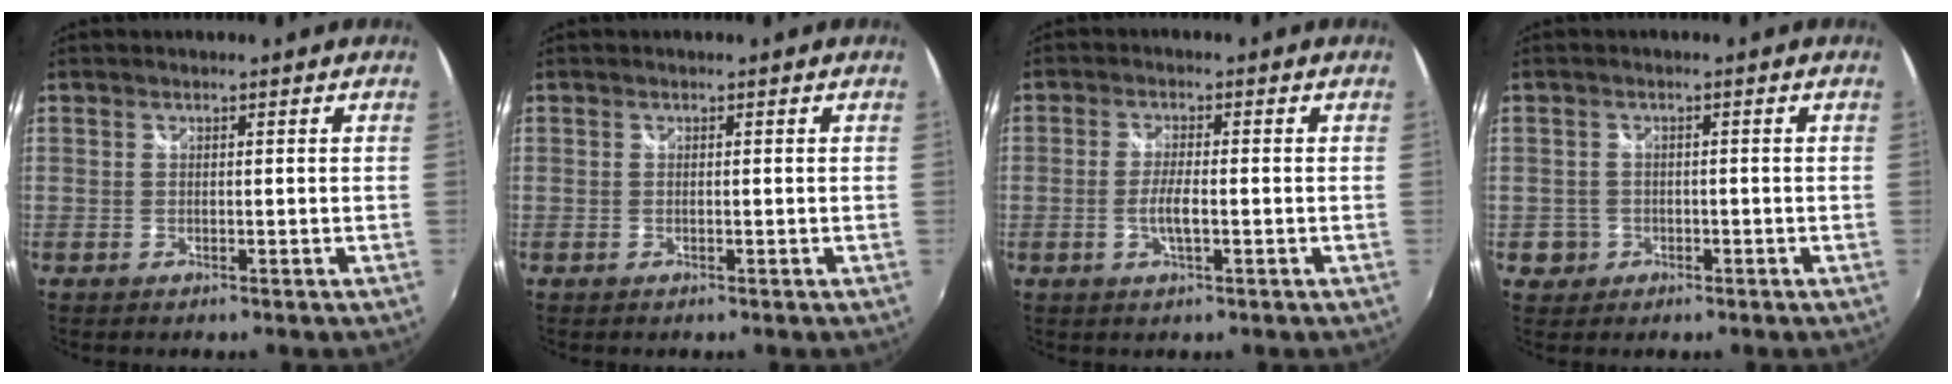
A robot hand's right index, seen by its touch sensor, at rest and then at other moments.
{"total": 0.0}
{"total": 3.6, "force": [-1.1, 0.6, 3.3], "torque": [-0.068, -0.003, -0.021]}
{"total": 3.1, "force": [-0.9, 2.9, 0.2], "torque": [-0.009, 0.008, -0.011]}